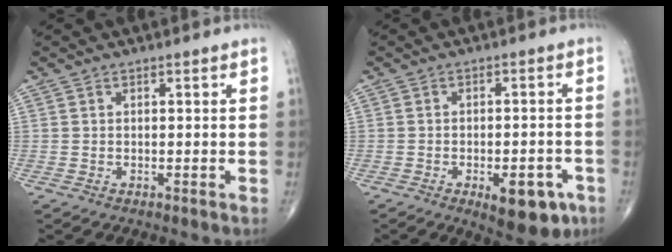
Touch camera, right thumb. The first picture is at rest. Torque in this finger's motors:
{"motor_torque": [1.22, 1.23, 0.63, -0.84, 0.21]}